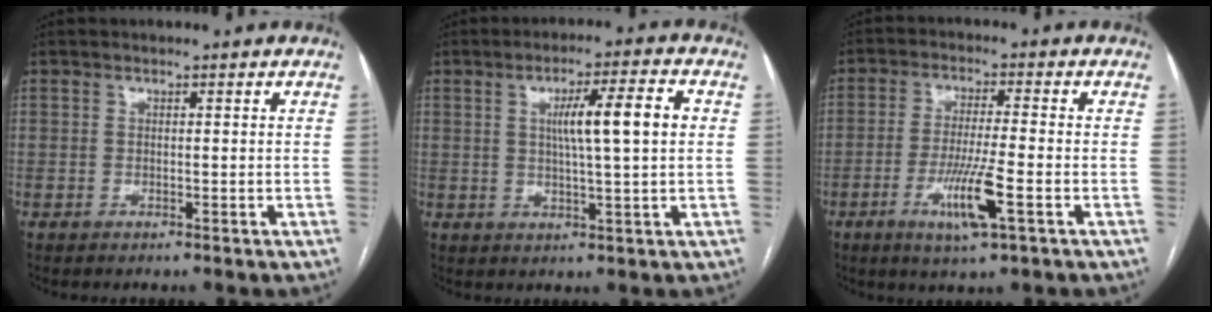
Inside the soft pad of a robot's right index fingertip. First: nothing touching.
{"total": 8.4, "force": [1.5, 0.2, 8.3], "torque": [-0.135, 0.010, 0.024]}
{"total": 8.3, "force": [-3.4, 0.1, 7.6], "torque": [-0.147, -0.015, -0.059]}